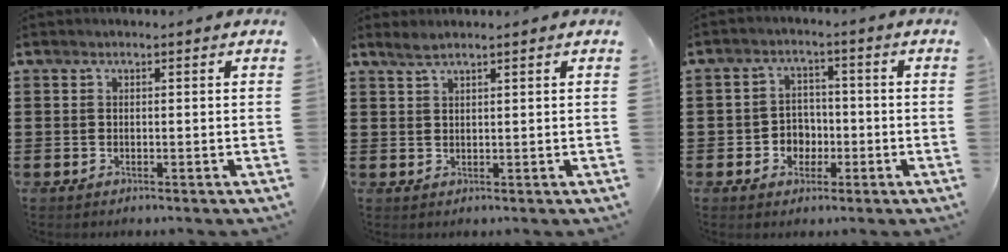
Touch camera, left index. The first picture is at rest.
{"total": 1.6, "force": [1.3, 0.0, 0.9], "torque": [-0.020, 0.001, 0.025]}
{"total": 3.8, "force": [-1.4, 3.3, 1.4], "torque": [-0.034, 0.006, -0.031]}